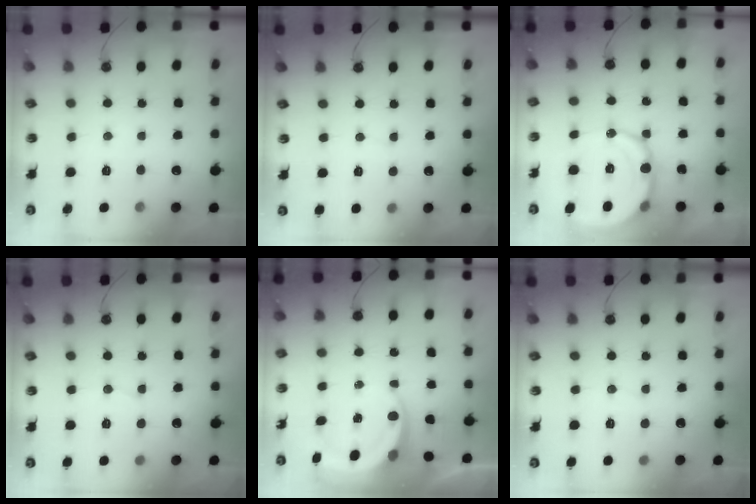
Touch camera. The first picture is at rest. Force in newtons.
{"total": 1.6, "press": 1.5, "slide": 0.1}
{"total": 15.3, "press": 15.0, "slide": 2.9}
{"total": 3.7, "press": 3.6, "slide": 0.9}
{"total": 5.9, "press": 5.9, "slide": 0.6}
{"total": 1.8, "press": 1.5, "slide": 1.1}